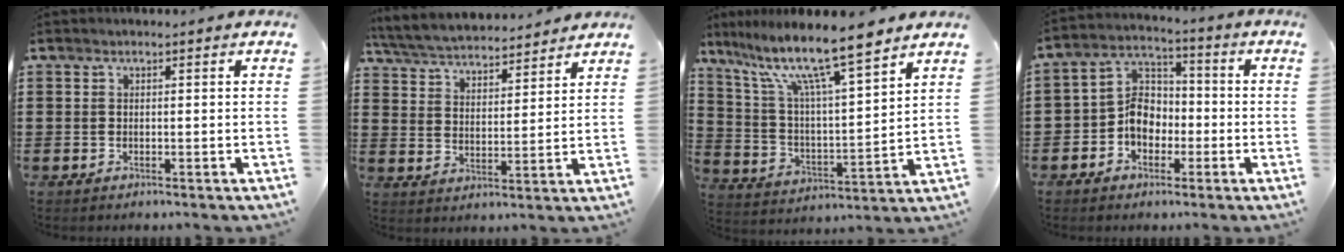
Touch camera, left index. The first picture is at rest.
{"total": 5.3, "force": [5.2, 0.5, 0.9], "torque": [-0.042, -0.030, 0.088]}
{"total": 12.0, "force": [9.4, 1.0, 7.4], "torque": [-0.166, -0.050, 0.156]}
{"total": 7.0, "force": [-2.2, 5.5, 3.7], "torque": [-0.096, 0.012, -0.048]}